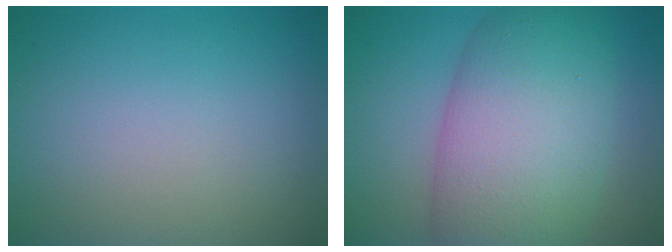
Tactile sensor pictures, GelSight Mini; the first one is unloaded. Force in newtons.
{"total": 11.4, "press": 11.4, "slide": 0.5}